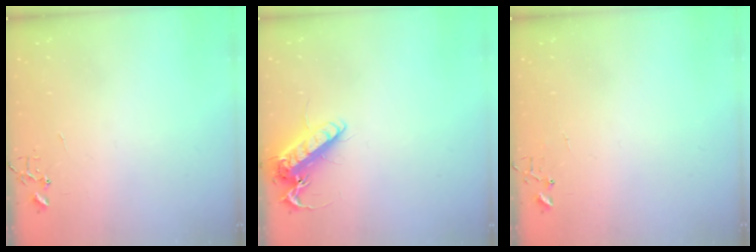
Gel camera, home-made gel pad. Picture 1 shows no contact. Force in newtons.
{"total": 13.5, "press": 13.3, "slide": 2.1}
{"total": 5.0, "press": 5.0, "slide": 0.4}